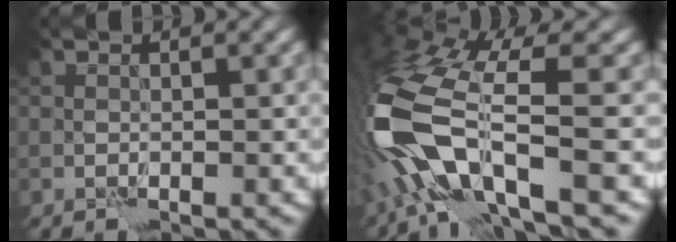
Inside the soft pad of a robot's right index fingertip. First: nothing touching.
{"total": 11.7, "force": [-3.6, 3.7, 10.4], "torque": [-0.230, -0.006, -0.071]}